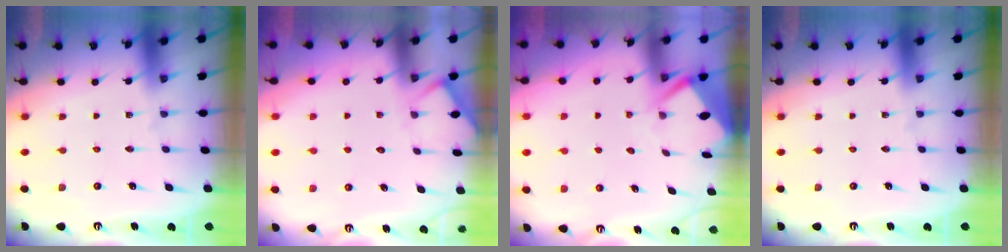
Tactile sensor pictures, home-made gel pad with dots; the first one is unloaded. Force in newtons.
{"total": 3.3, "press": 3.3, "slide": 0.4}
{"total": 3.3, "press": 3.3, "slide": 0.3}
{"total": 0.0}